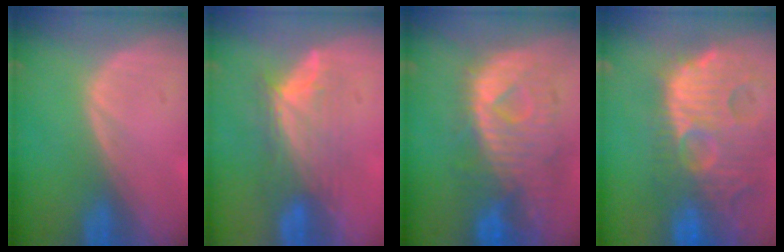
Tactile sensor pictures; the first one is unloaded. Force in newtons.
{"total": 7.0, "press": 6.4, "slide": 2.8}
{"total": 10.9, "press": 9.6, "slide": 5.0}
{"total": 14.7, "press": 12.6, "slide": 7.5}